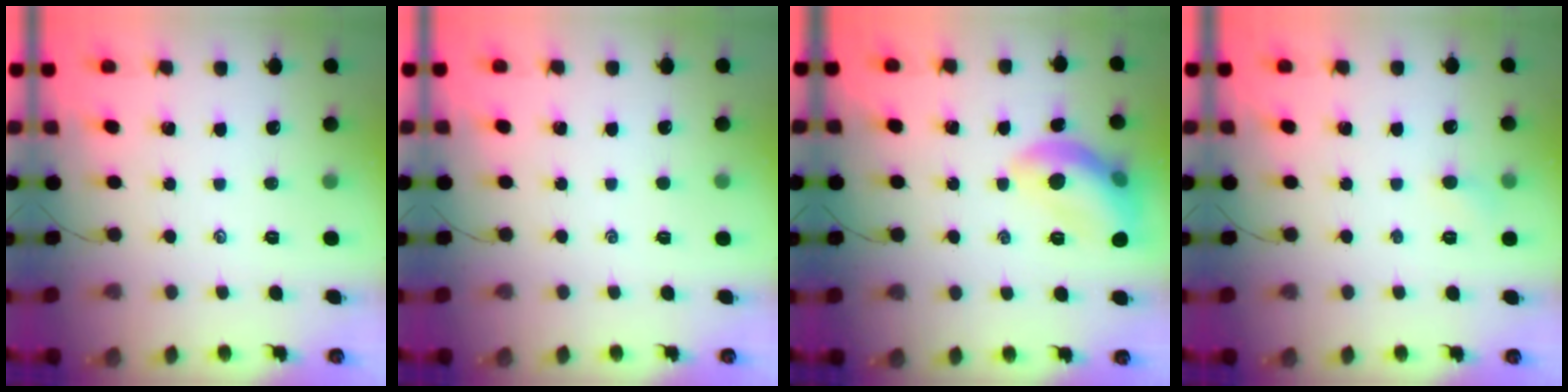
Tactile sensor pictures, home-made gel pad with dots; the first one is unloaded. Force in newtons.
{"total": 1.1, "press": 0.9, "slide": 0.5}
{"total": 12.7, "press": 12.7, "slide": 1.0}
{"total": 3.0, "press": 2.8, "slide": 1.0}